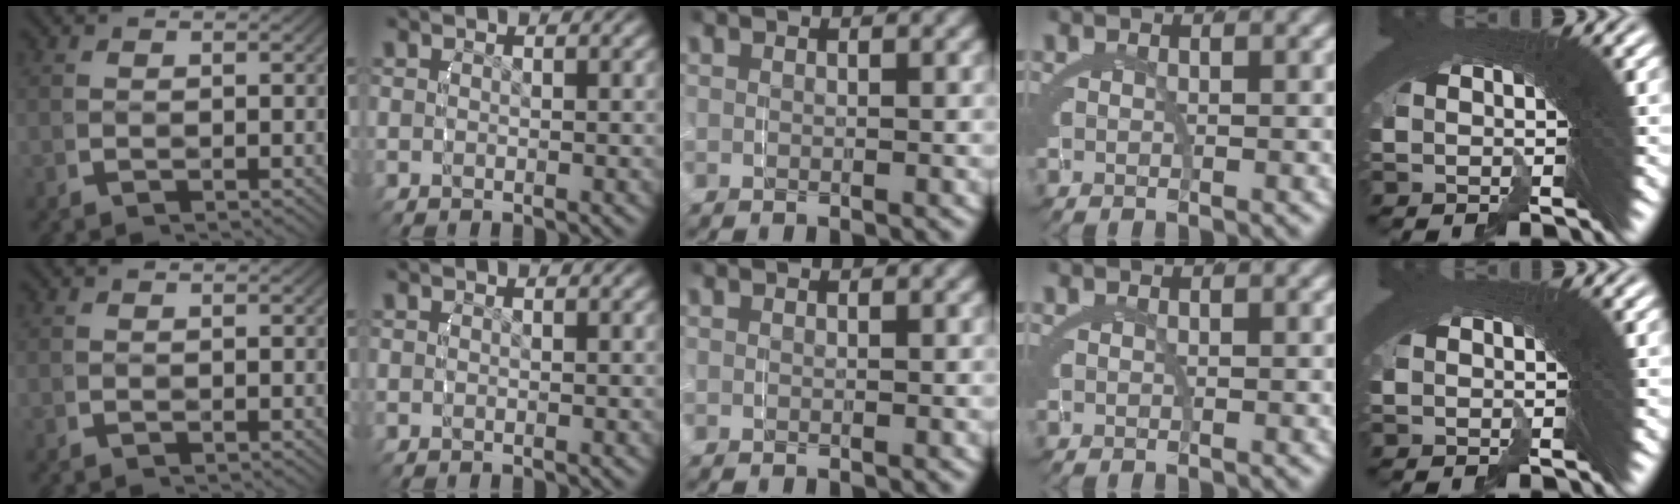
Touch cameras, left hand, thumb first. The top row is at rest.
{}